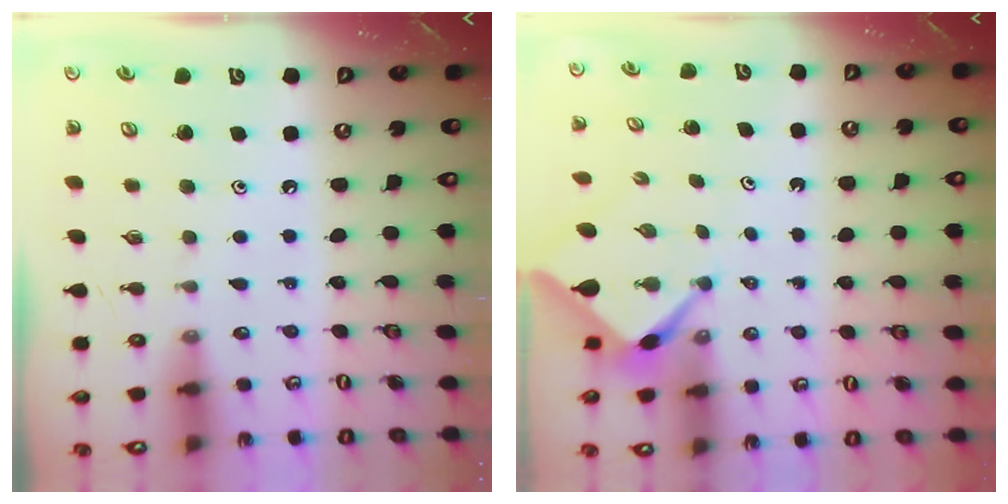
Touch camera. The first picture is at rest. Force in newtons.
{"total": 2.4, "press": 2.4, "slide": 0.3}